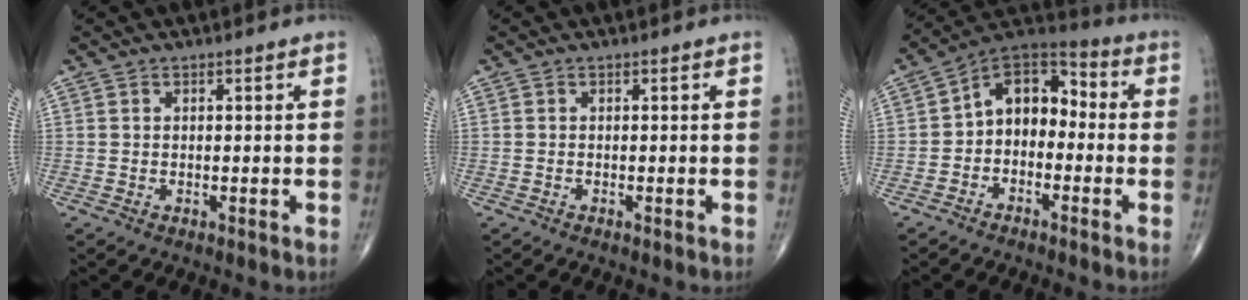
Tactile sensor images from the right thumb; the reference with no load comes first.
{"total": 0.0}
{"total": 10.5, "force": [-1.2, 7.4, 7.4], "torque": [-0.078, 0.049, -0.042]}